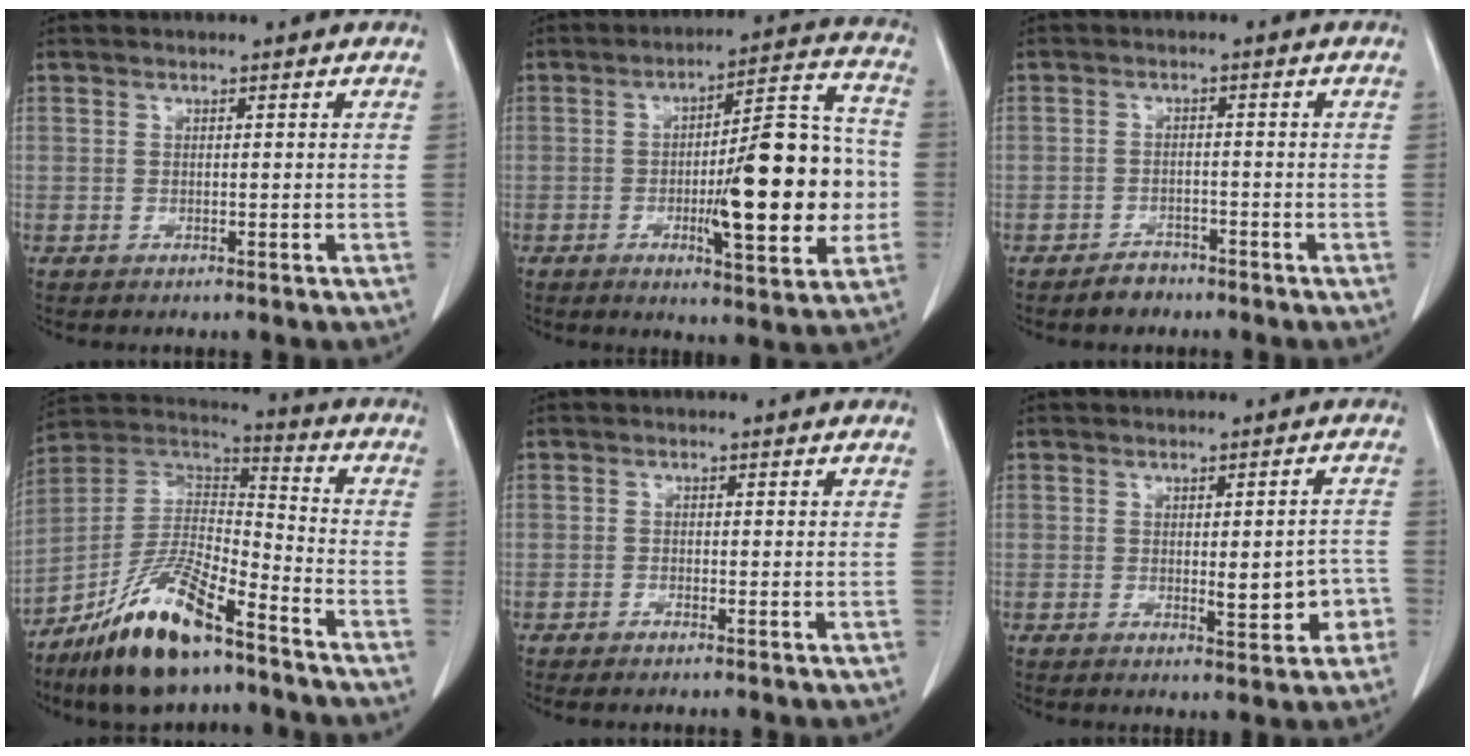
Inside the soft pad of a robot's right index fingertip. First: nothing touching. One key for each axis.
{"total": 17.2, "fx": -2.4, "fy": 3.6, "fz": 16.6, "tx": -0.237, "ty": 0.018, "tz": -0.031}
{"total": 2.8, "fx": -2.2, "fy": 1.5, "fz": 0.5, "tx": -0.012, "ty": 0.005, "tz": -0.033}
{"total": 16.9, "fx": -11.4, "fy": 4.0, "fz": 11.8, "tx": -0.236, "ty": -0.001, "tz": -0.208}
{"total": 1.0, "fx": -0.8, "fy": 0.1, "fz": 0.5, "tx": -0.010, "ty": -0.001, "tz": -0.013}
{"total": 5.5, "fx": -1.3, "fy": 2.0, "fz": 4.9, "tx": -0.058, "ty": 0.004, "tz": -0.009}